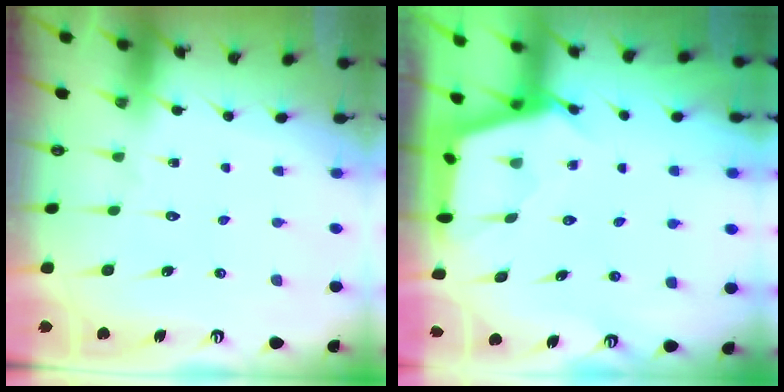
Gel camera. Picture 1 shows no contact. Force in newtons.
{"total": 2.7, "press": 2.7, "slide": 0.3}